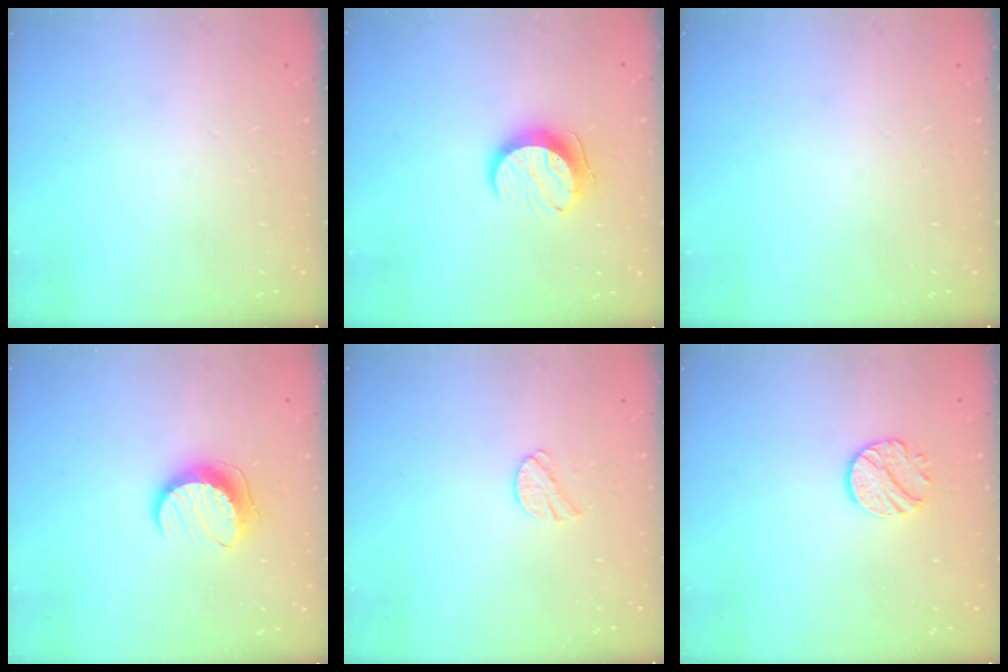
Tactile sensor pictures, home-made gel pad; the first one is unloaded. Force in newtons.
{"total": 10.1, "press": 10.1, "slide": 0.4}
{"total": 0.0}
{"total": 10.2, "press": 10.2, "slide": 0.4}
{"total": 8.5, "press": 8.4, "slide": 0.7}
{"total": 9.0, "press": 9.0, "slide": 0.3}